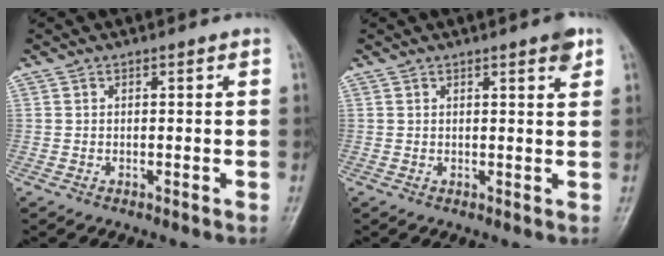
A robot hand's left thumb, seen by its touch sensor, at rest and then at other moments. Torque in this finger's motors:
{"motor_torque": [0.73, 0.28, 0.45, -0.59, 0.01]}